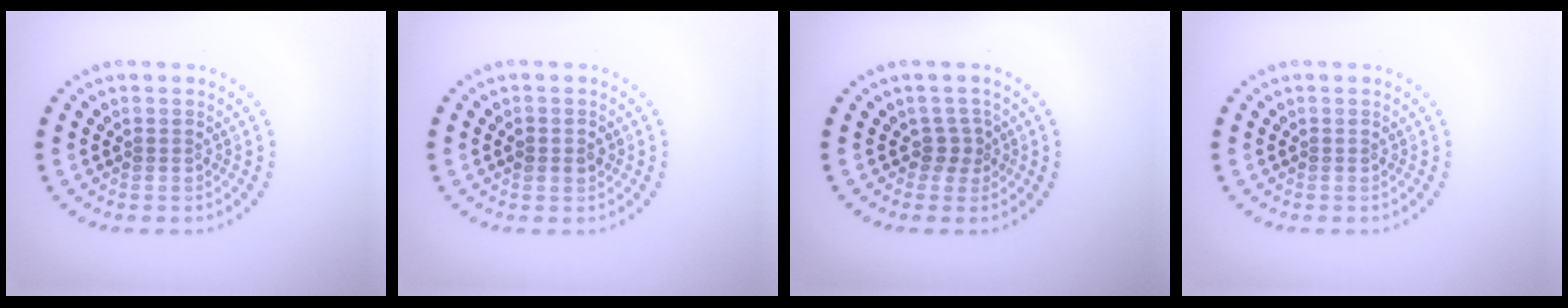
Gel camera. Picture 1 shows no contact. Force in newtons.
{"total": 0.9, "press": 0.9, "slide": 0.1}
{"total": 1.7, "press": 1.1, "slide": 1.3}
{"total": 0.0}